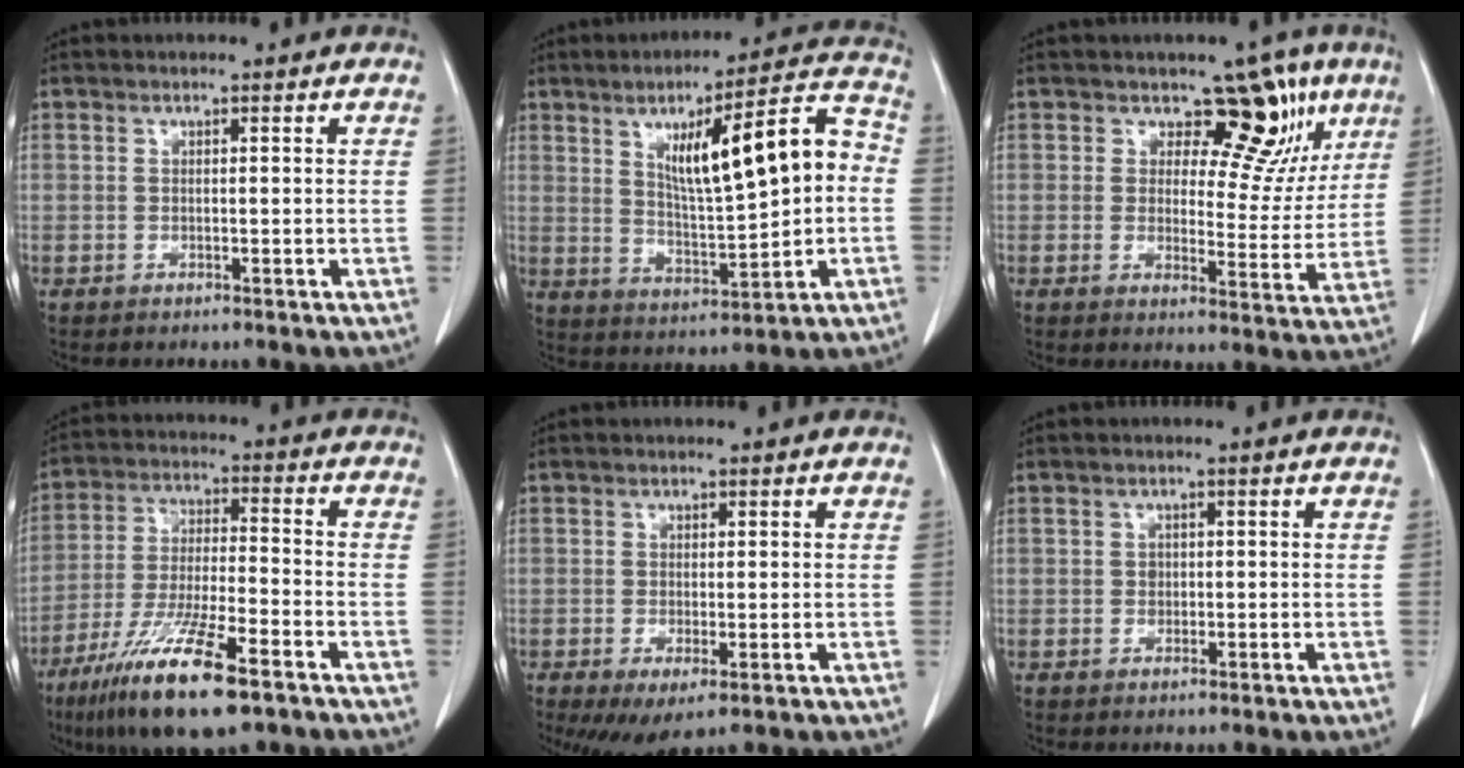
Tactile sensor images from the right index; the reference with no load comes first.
{"total": 15.2, "force": [2.1, 2.9, 14.8], "torque": [-0.220, 0.032, 0.040]}
{"total": 9.7, "force": [5.9, 5.6, 5.3], "torque": [-0.047, -0.001, 0.067]}
{"total": 15.4, "force": [-9.4, 2.2, 12.0], "torque": [-0.239, -0.037, -0.169]}
{"total": 4.6, "force": [-2.0, 1.5, 3.9], "torque": [-0.058, -0.015, -0.023]}
{"total": 1.0, "force": [0.0, 0.9, 0.4], "torque": [-0.004, 0.002, 0.001]}